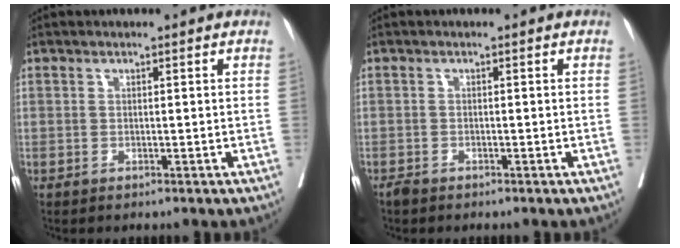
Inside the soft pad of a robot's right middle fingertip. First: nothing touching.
{"total": 0.8, "force": [-0.8, 0.3, 0.2], "torque": [-0.008, -0.001, -0.016]}